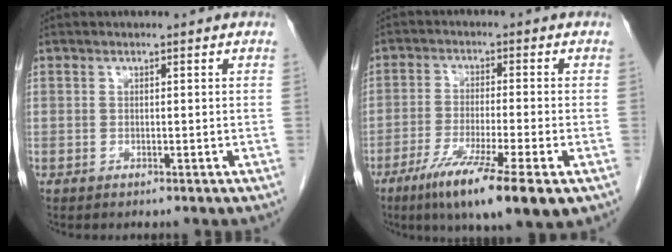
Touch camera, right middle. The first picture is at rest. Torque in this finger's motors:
{"motor_torque": [1.31, -0.83, 0.24, 0.07]}